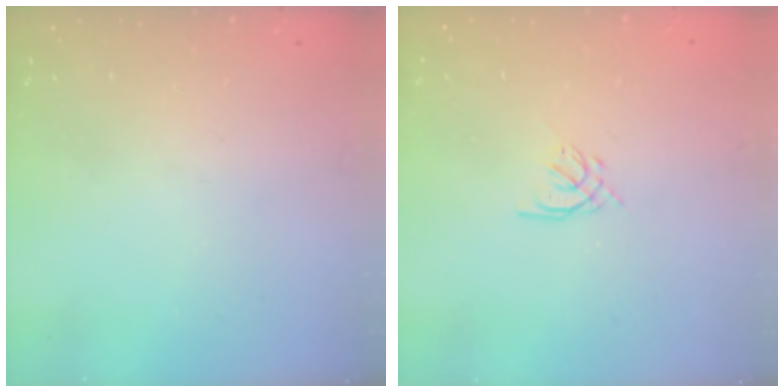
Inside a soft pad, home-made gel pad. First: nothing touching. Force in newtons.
{"total": 1.2, "press": 1.1, "slide": 0.5}